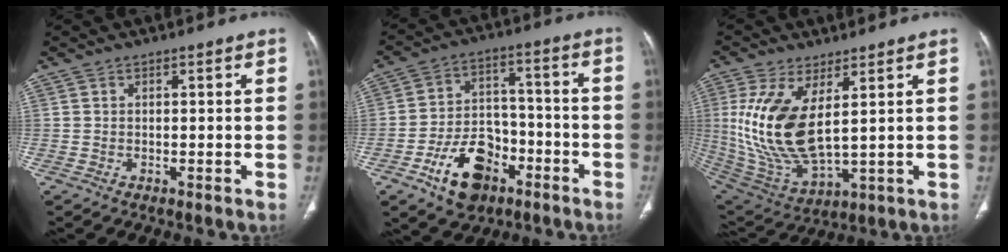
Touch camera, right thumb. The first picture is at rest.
{"total": 13.4, "force": [-6.8, 8.9, 7.4], "torque": [-0.091, 0.050, -0.110]}
{"total": 16.7, "force": [3.6, 7.3, 14.5], "torque": [-0.306, -0.025, 0.092]}